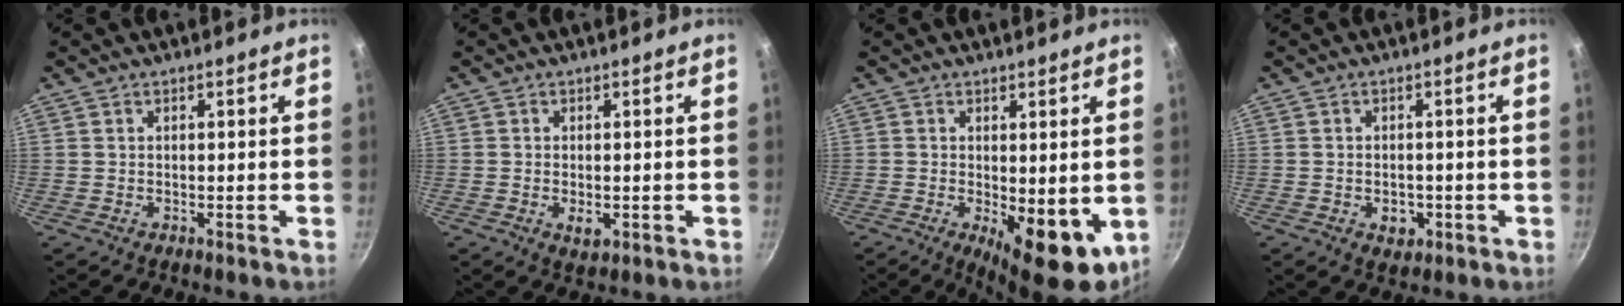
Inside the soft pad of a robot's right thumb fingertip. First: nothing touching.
{"total": 3.0, "force": [-0.6, 1.7, 2.3], "torque": [-0.038, -0.007, -0.009]}
{"total": 10.9, "force": [-1.9, 4.7, 9.7], "torque": [-0.112, -0.010, -0.013]}
{"total": 3.5, "force": [-1.1, 2.6, 2.1], "torque": [-0.020, 0.010, -0.009]}